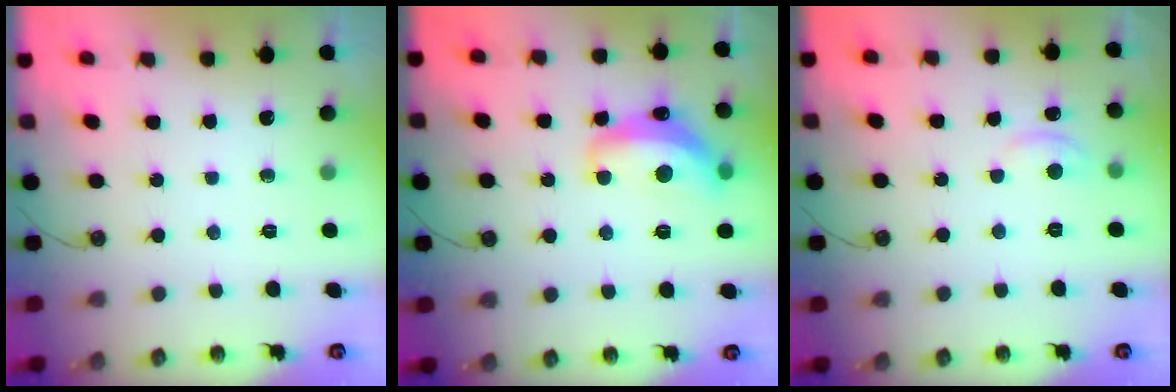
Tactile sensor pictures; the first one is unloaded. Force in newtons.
{"total": 8.5, "press": 8.5, "slide": 0.8}
{"total": 2.8, "press": 2.8, "slide": 0.5}